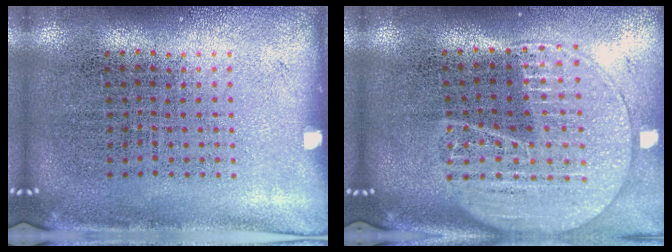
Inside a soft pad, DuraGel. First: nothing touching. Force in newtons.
{"total": 2.0, "press": 1.8, "slide": 0.9}